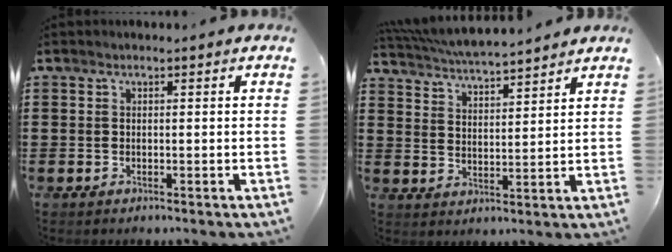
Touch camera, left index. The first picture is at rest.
{"total": 5.2, "force": [5.0, -0.1, 1.3], "torque": [-0.045, -0.026, 0.088]}